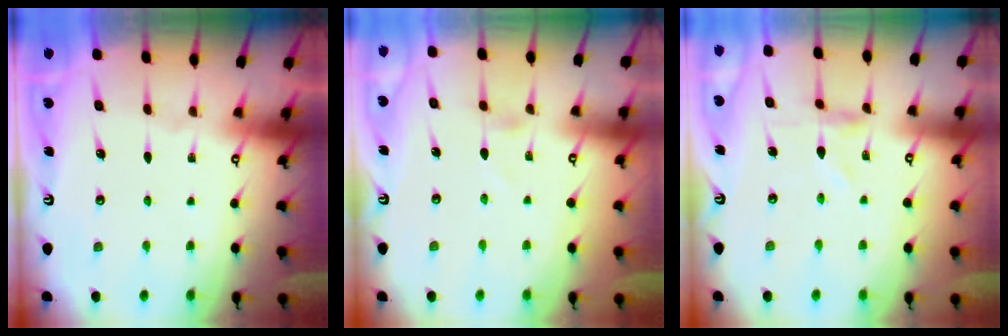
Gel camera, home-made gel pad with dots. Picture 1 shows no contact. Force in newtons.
{"total": 0.0}
{"total": 0.0}